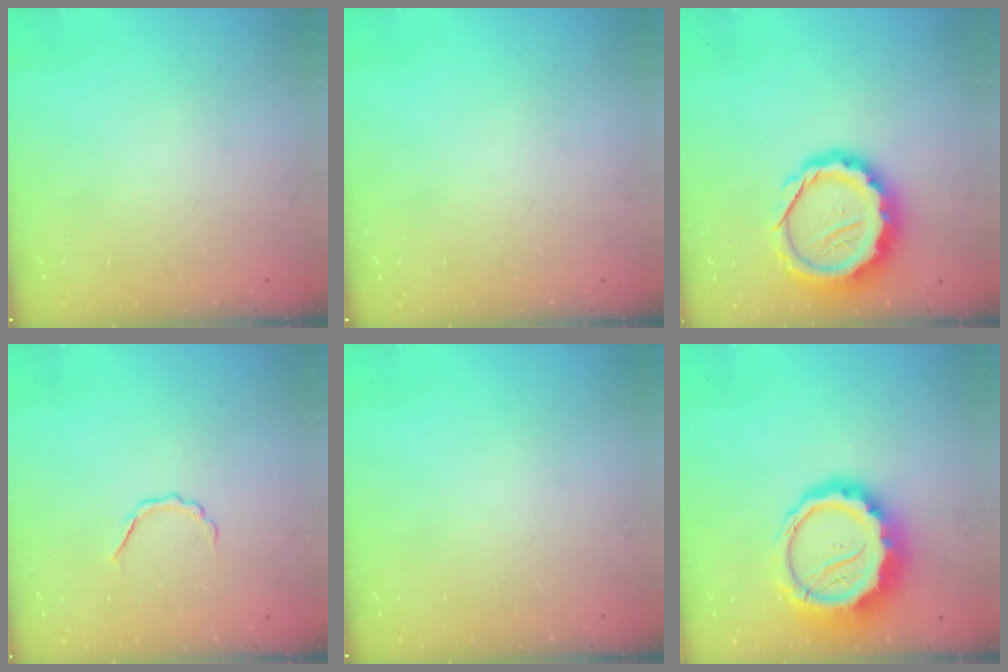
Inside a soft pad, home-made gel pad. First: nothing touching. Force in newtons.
{"total": 0.0}
{"total": 13.8, "press": 13.6, "slide": 2.6}
{"total": 3.7, "press": 3.7, "slide": 0.7}
{"total": 0.0}
{"total": 15.0, "press": 14.6, "slide": 3.3}